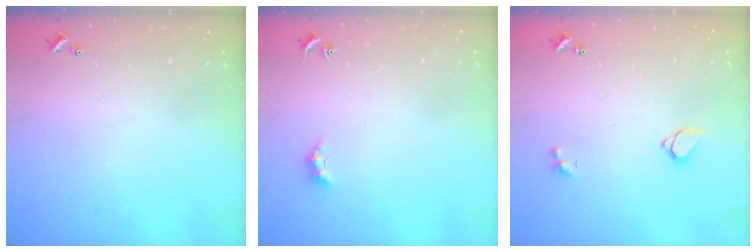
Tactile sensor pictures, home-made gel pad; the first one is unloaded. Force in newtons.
{"total": 2.4, "press": 2.4, "slide": 0.6}
{"total": 1.5, "press": 1.5, "slide": 0.3}